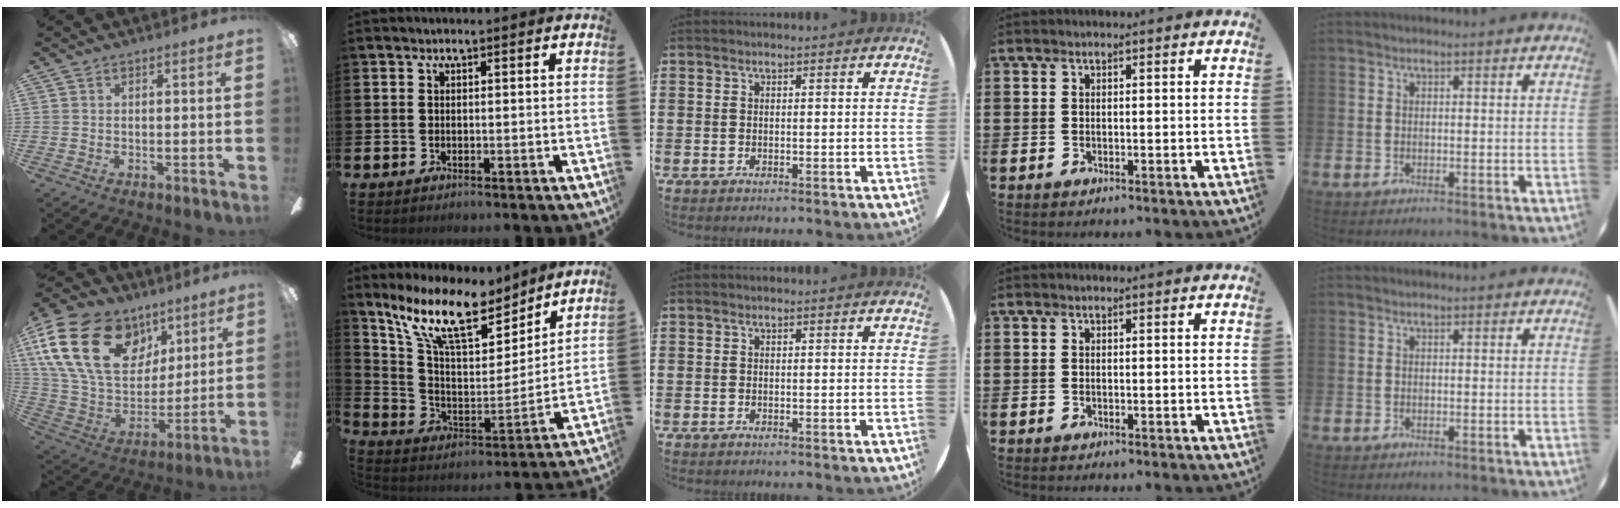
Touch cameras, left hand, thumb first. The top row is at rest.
{"thumb": {"total": 25.7, "force": [10.9, 17.4, 15.5], "torque": [-0.310, -0.034, 0.198]}, "index": {"total": 13.3, "force": [11.0, 4.2, 6.2], "torque": [-0.149, -0.064, 0.196]}}